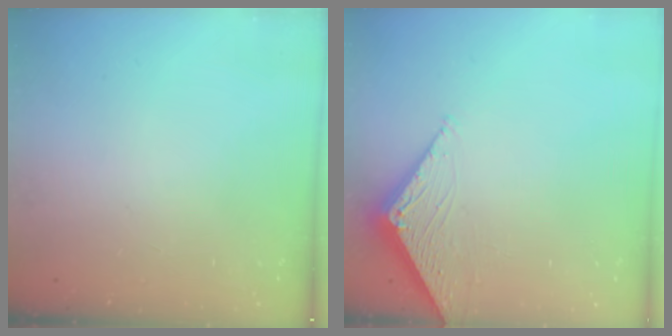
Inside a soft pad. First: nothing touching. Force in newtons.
{"total": 2.8, "press": 2.8, "slide": 0.3}